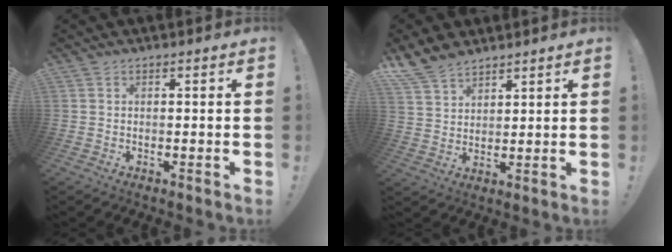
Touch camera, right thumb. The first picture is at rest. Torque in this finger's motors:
{"motor_torque": [0.03, 0.94, 0.15, 0.04, 0.02]}